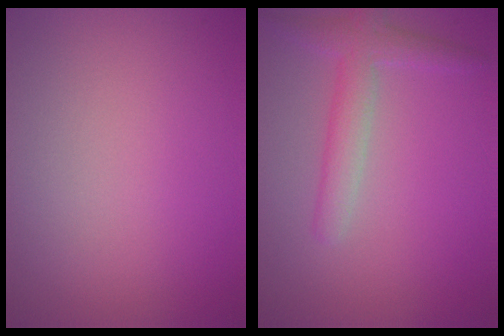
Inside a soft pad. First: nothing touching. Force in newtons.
{"total": 2.9, "press": 2.9, "slide": 0.1}